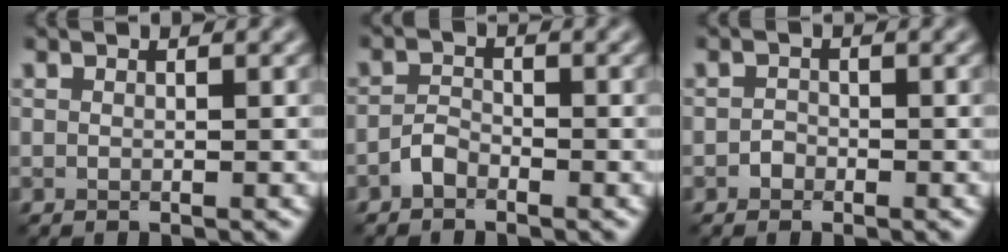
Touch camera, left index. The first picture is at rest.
{"total": 1.5, "force": [-1.2, 0.7, 0.6], "torque": [-0.009, 0.007, -0.027]}
{"total": 0.9, "force": [-0.5, 0.7, 0.2], "torque": [0.000, 0.001, -0.009]}